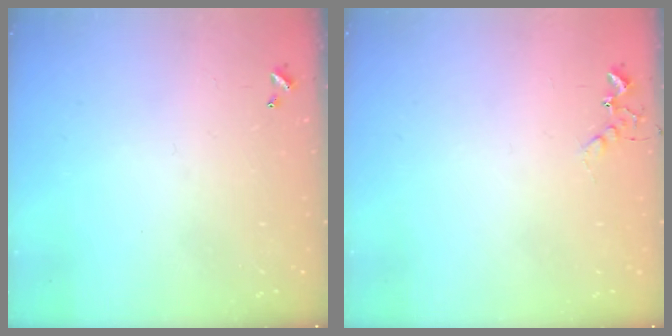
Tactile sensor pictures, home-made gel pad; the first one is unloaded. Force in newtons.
{"total": 5.2, "press": 5.1, "slide": 0.9}